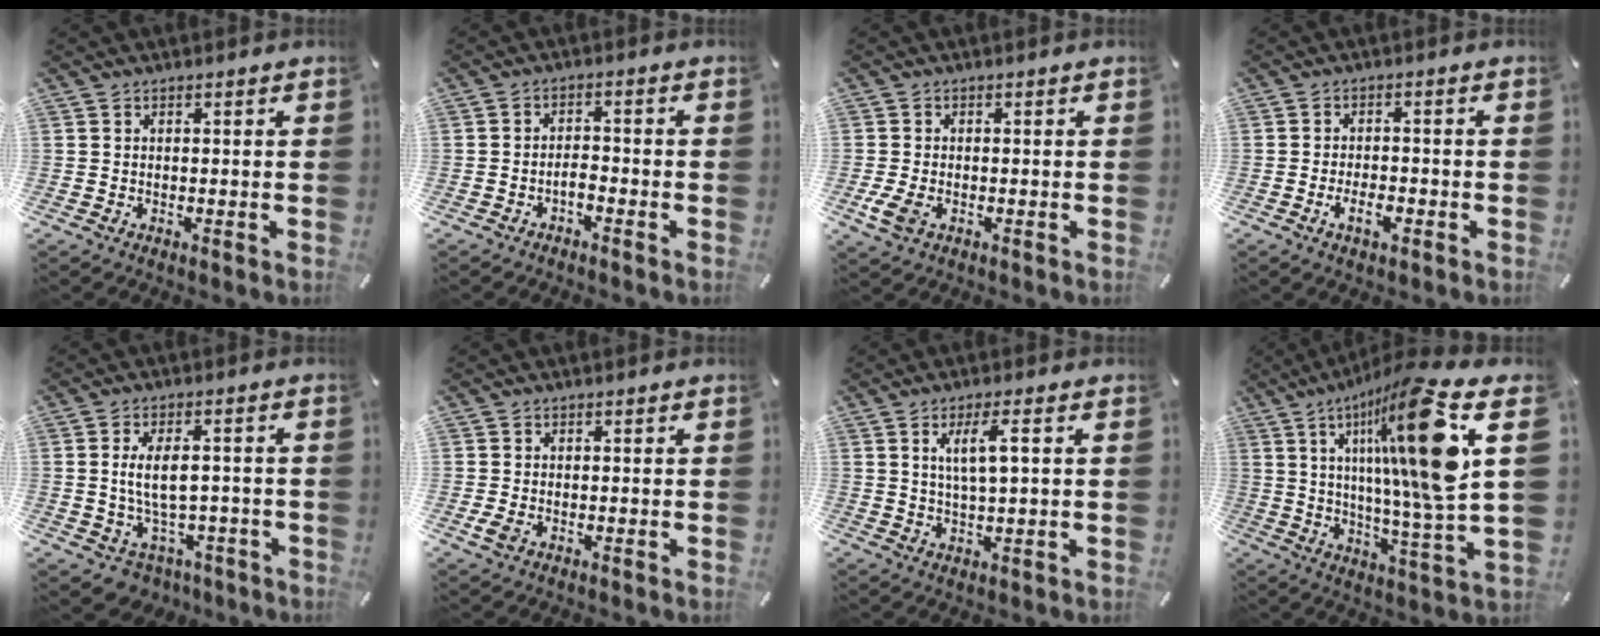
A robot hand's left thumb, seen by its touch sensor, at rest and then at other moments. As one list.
[{"total": 2.6, "force": [-1.7, 1.2, 1.6], "torque": [-0.028, 0.011, -0.033]}, {"total": 4.4, "force": [-0.9, 3.3, 2.8], "torque": [-0.073, -0.002, -0.018]}, {"total": 4.8, "force": [-2.1, 2.1, 3.7], "torque": [-0.072, 0.006, -0.040]}, {"total": 9.3, "force": [-0.7, 5.9, 7.2], "torque": [-0.131, 0.008, -0.014]}, {"total": 2.3, "force": [-0.2, 2.0, 1.1], "torque": [-0.018, -0.001, -0.006]}, {"total": 6.5, "force": [2.0, 1.2, 6.1], "torque": [-0.130, -0.001, 0.028]}, {"total": 27.6, "force": [10.0, 4.7, 25.3], "torque": [-0.406, -0.076, 0.142]}]